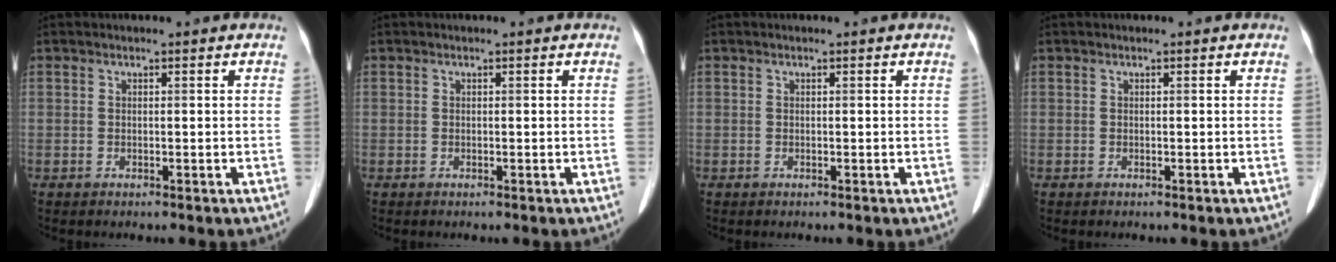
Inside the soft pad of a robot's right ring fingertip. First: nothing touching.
{"total": 0.0}
{"total": 0.0}
{"total": 0.0}